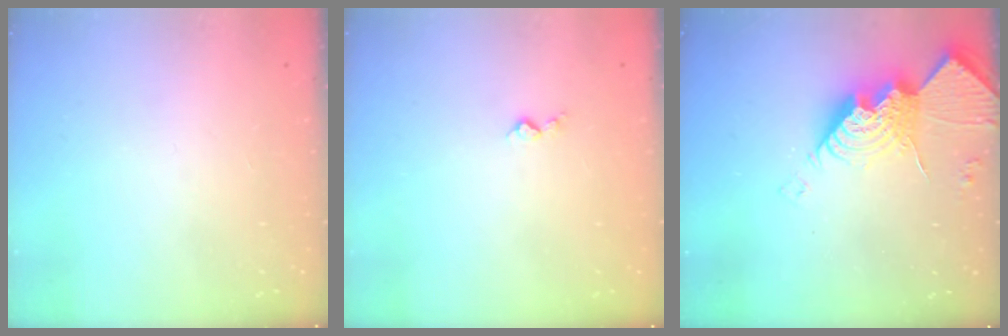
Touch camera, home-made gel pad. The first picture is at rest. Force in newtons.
{"total": 4.3, "press": 4.2, "slide": 0.7}
{"total": 14.9, "press": 14.8, "slide": 1.2}